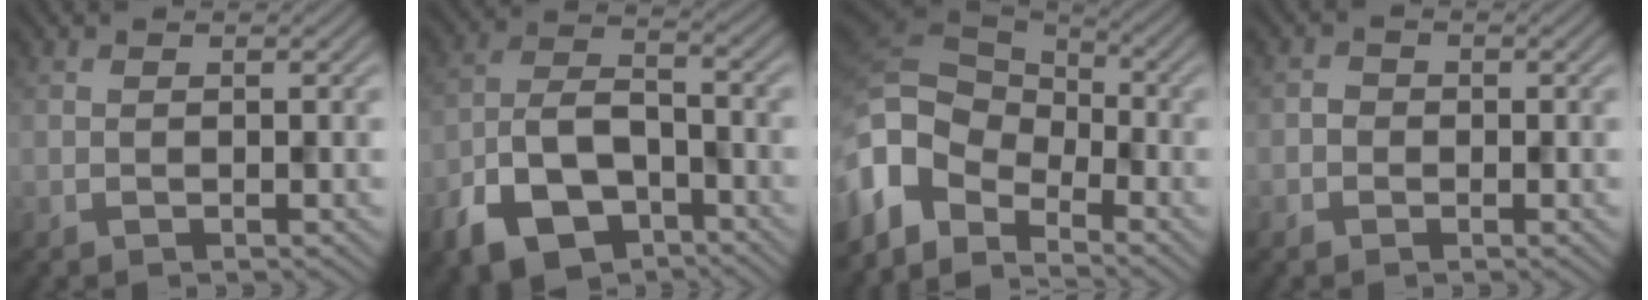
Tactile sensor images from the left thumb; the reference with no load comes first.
{"total": 10.4, "force": [-6.0, 5.5, 6.3], "torque": [-0.131, -0.009, -0.123]}
{"total": 10.0, "force": [-3.9, 6.6, 6.4], "torque": [-0.163, -0.009, -0.081]}
{"total": 1.2, "force": [-0.4, 1.1, 0.3], "torque": [-0.001, 0.000, -0.012]}